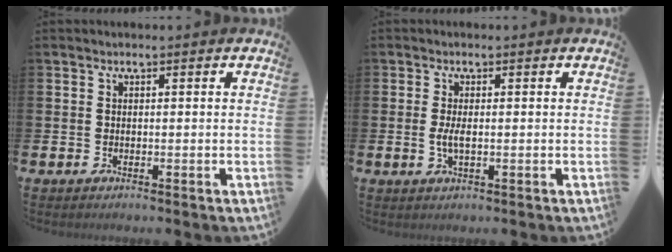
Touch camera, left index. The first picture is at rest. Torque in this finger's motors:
{"motor_torque": [0.77, 0.04, 0.16, 0.10]}